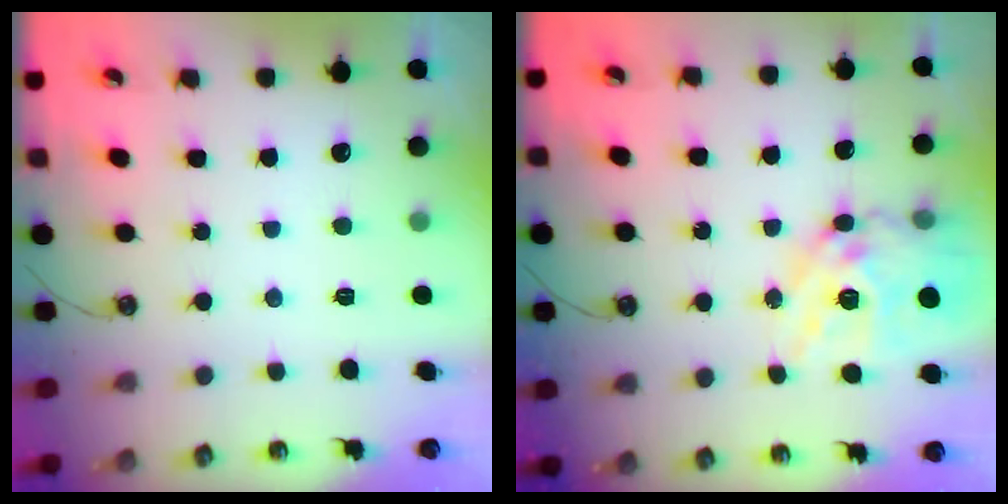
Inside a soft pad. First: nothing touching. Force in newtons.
{"total": 18.0, "press": 17.9, "slide": 1.8}